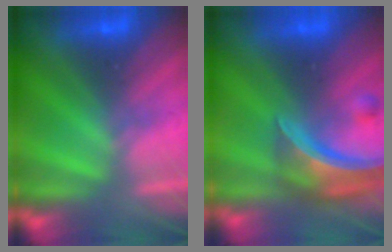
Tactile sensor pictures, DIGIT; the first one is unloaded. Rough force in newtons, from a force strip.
{"total": 7.8}